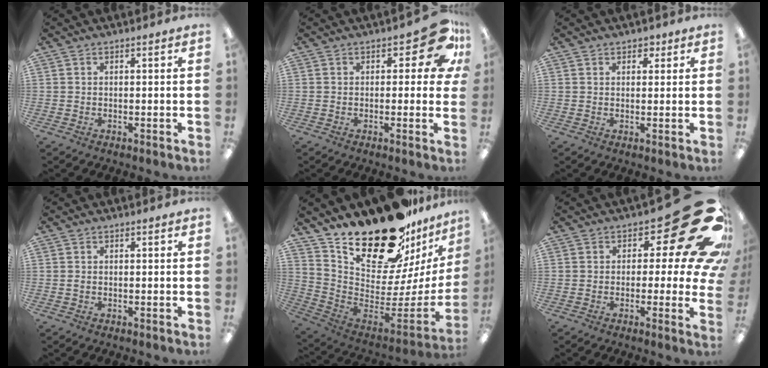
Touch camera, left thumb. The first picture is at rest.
{"total": 9.4, "force": [4.1, 4.3, 7.2], "torque": [-0.090, -0.009, 0.070]}
{"total": 2.6, "force": [1.8, 1.8, 0.7], "torque": [0.001, -0.003, 0.029]}
{"total": 0.6, "force": [0.1, 0.5, 0.4], "torque": [-0.008, 0.004, 0.000]}
{"total": 26.3, "force": [20.7, 10.1, 12.6], "torque": [-0.195, -0.154, 0.375]}
{"total": 19.6, "force": [9.3, 7.4, 15.6], "torque": [-0.194, -0.064, 0.149]}